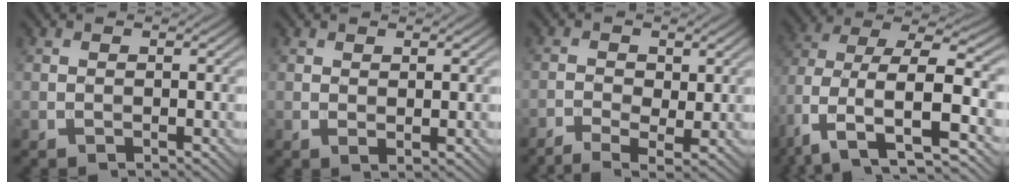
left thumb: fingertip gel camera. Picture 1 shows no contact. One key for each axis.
{"total": 1.0, "fx": 0.5, "fy": 0.3, "fz": 0.8, "tx": -0.015, "ty": -0.003, "tz": 0.011}
{"total": 3.6, "fx": -1.4, "fy": 1.6, "fz": 2.8, "tx": -0.061, "ty": -0.006, "tz": -0.030}
{"total": 12.6, "fx": -2.2, "fy": 6.9, "fz": 10.4, "tx": -0.234, "ty": -0.009, "tz": -0.045}